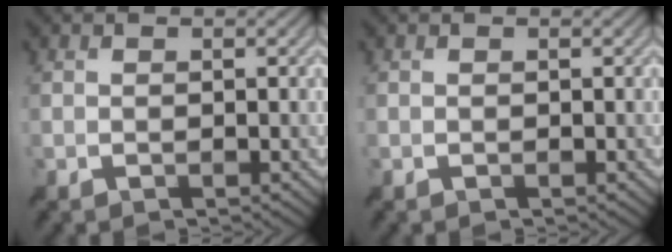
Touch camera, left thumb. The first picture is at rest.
{"total": 0.0}